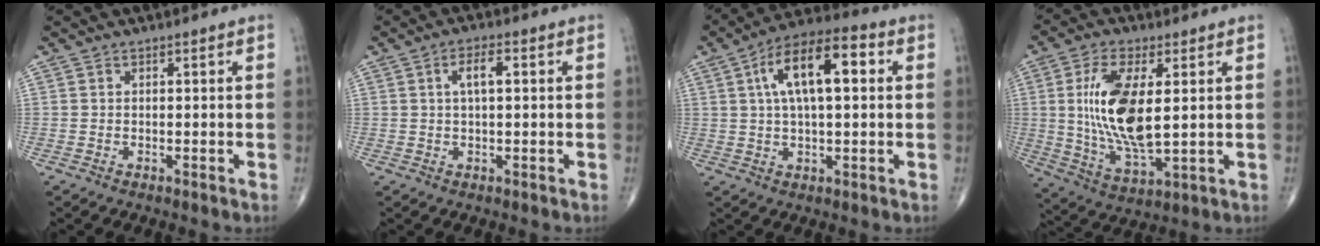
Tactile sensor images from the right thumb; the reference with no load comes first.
{"total": 4.0, "force": [0.9, 1.4, 3.6], "torque": [-0.064, 0.008, 0.015]}
{"total": 14.2, "force": [3.3, 5.8, 12.5], "torque": [-0.209, 0.025, 0.049]}
{"total": 15.3, "force": [2.1, 6.2, 13.8], "torque": [-0.273, -0.022, 0.047]}